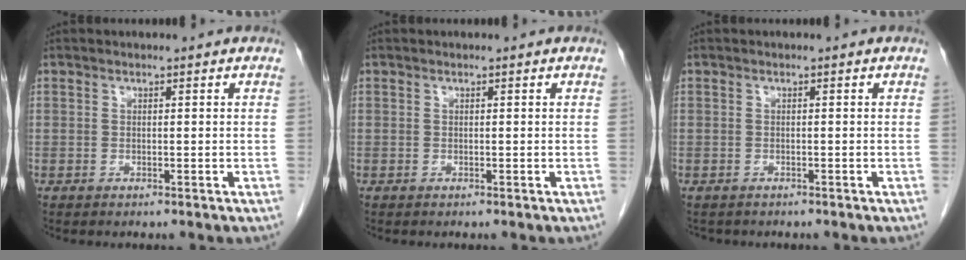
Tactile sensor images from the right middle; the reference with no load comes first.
{"total": 0.0}
{"total": 1.7, "force": [-1.5, 0.8, 0.3], "torque": [-0.014, -0.002, -0.018]}